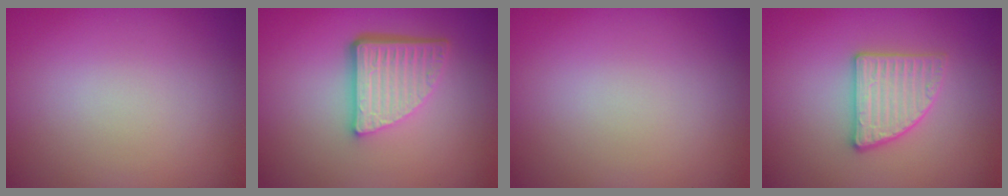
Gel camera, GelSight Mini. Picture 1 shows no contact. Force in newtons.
{"total": 5.5, "press": 3.8, "slide": 4.0}
{"total": 0.0}
{"total": 3.1, "press": 3.1, "slide": 0.7}